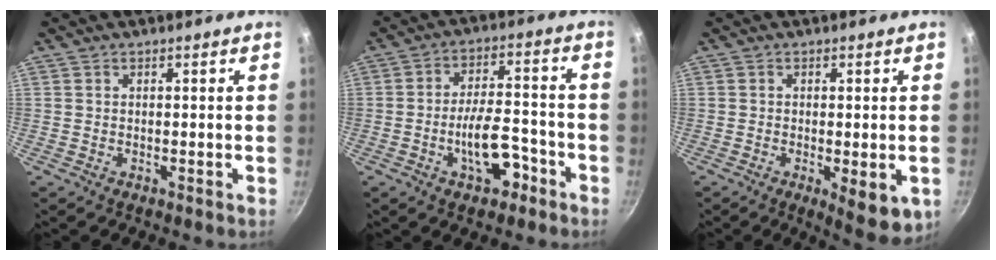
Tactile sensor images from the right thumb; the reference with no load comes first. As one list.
[{"total": 9.6, "force": [-4.2, 4.6, 7.4], "torque": [-0.114, 0.036, -0.068]}, {"total": 7.6, "force": [-2.2, 2.5, 6.8], "torque": [-0.090, -0.017, -0.028]}]